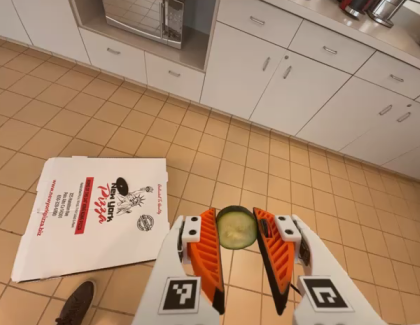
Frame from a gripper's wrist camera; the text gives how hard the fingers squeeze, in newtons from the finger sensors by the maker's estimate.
{"total": 8.0, "left": 7.7, "right": 8.4}